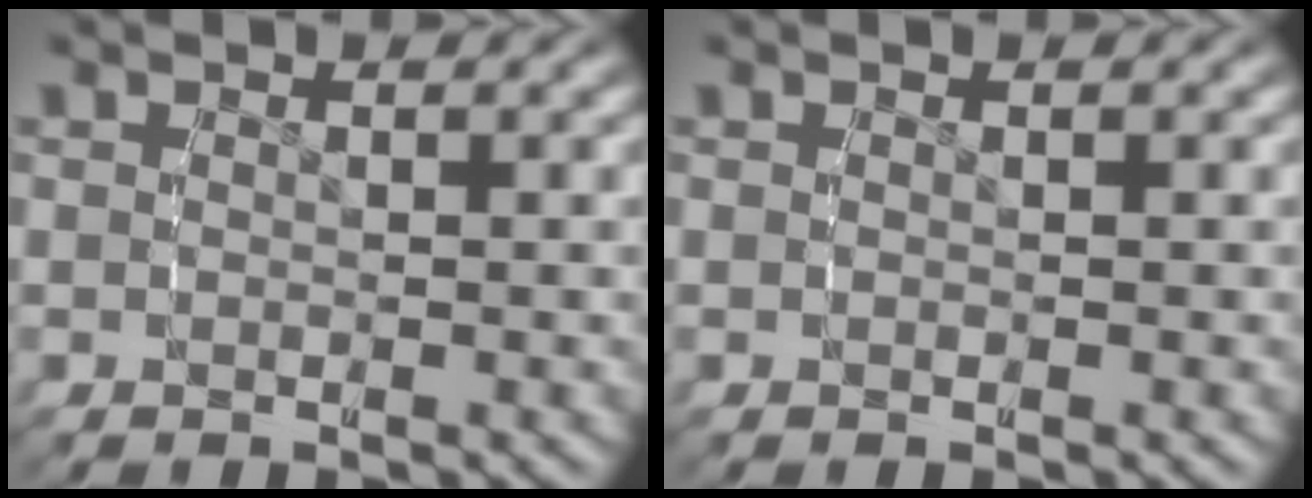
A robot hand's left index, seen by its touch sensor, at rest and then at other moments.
{"total": 0.0}